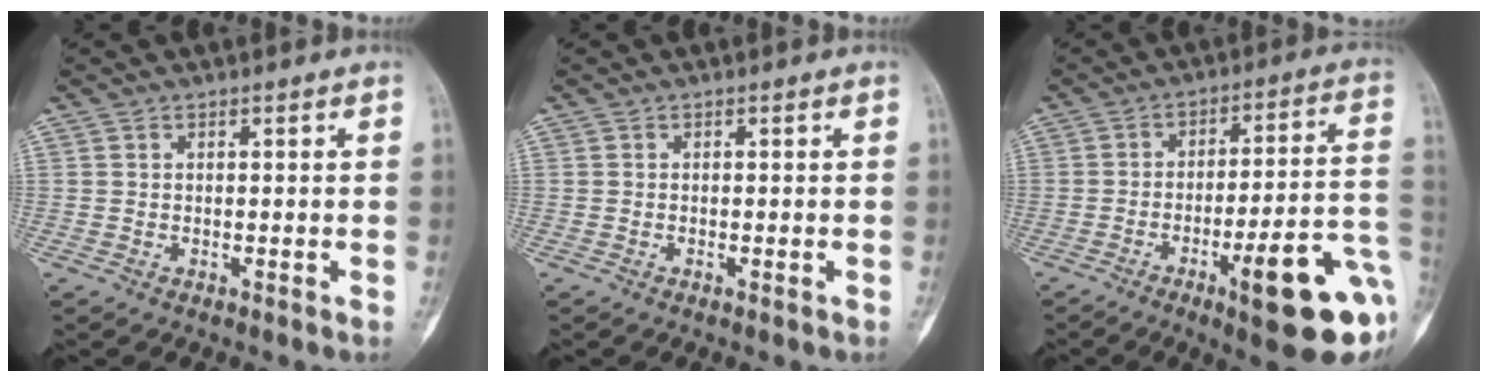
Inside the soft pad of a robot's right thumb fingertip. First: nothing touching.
{"total": 0.0}
{"total": 19.3, "force": [-7.3, 3.9, 17.4], "torque": [-0.187, 0.032, -0.093]}